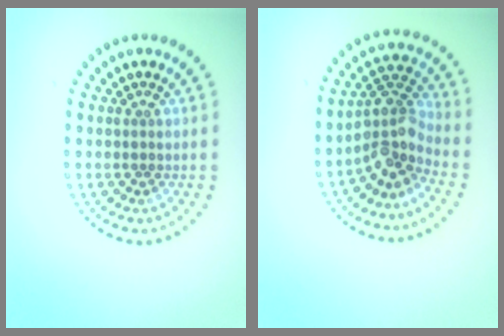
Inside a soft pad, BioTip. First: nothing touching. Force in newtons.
{"total": 4.0, "press": 3.0, "slide": 2.6}